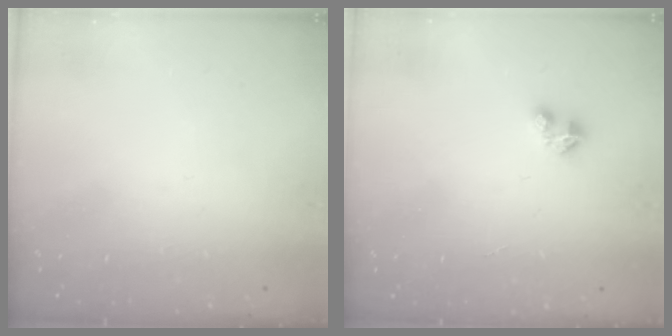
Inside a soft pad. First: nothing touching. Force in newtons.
{"total": 2.1, "press": 2.1, "slide": 0.2}